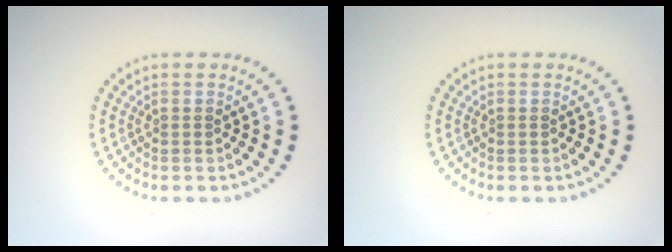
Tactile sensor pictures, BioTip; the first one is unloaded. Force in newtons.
{"total": 0.0}